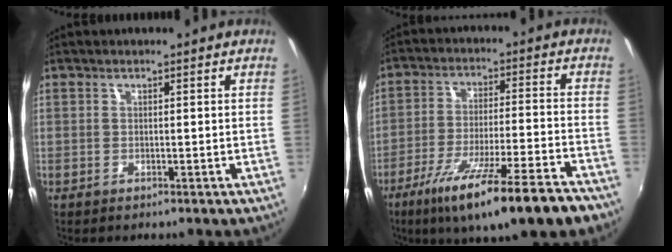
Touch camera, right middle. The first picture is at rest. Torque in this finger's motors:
{"motor_torque": [1.41, -0.73, 0.74, 0.21]}